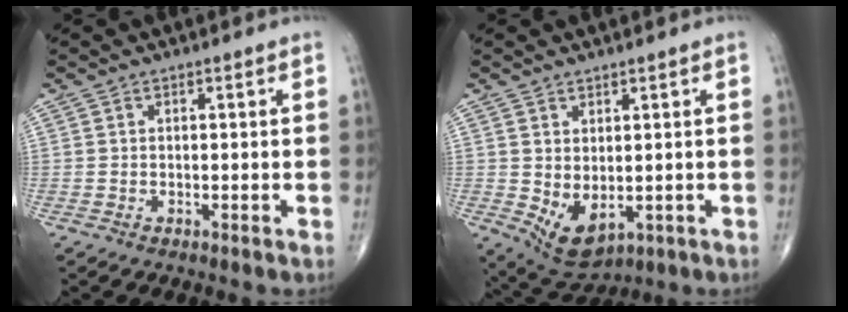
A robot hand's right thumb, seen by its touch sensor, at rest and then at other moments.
{"total": 6.9, "force": [-0.6, 3.9, 5.6], "torque": [-0.082, -0.009, 0.013]}